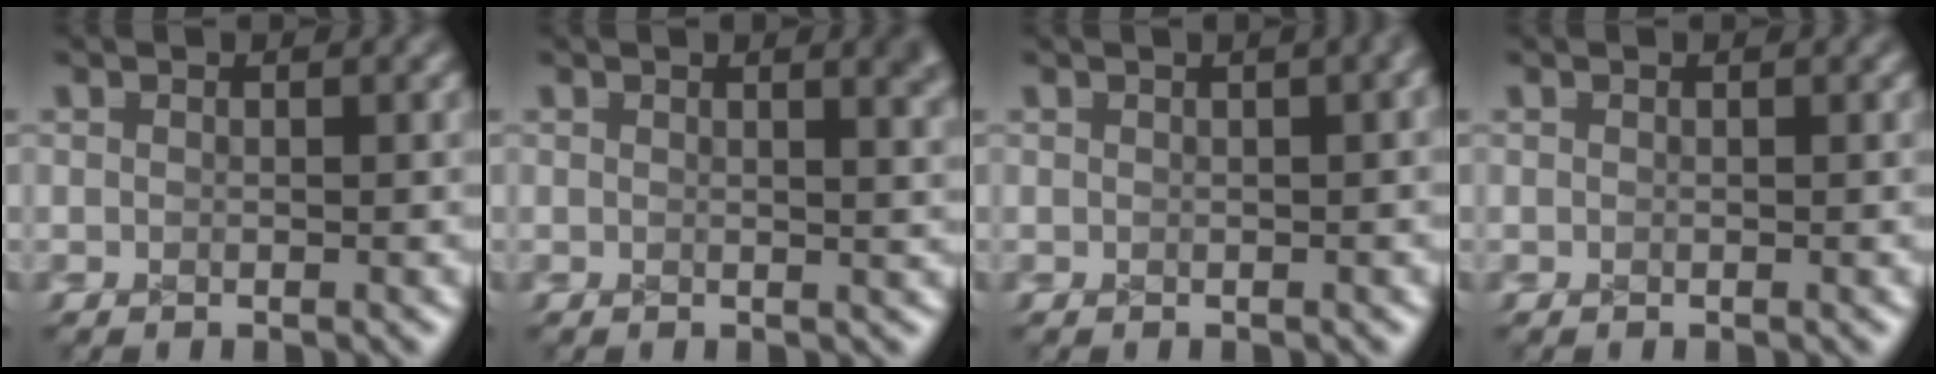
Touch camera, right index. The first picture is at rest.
{"total": 1.6, "force": [1.2, 0.0, 1.1], "torque": [-0.011, -0.002, 0.018]}
{"total": 1.2, "force": [0.5, 0.4, 1.0], "torque": [-0.003, 0.010, 0.006]}
{"total": 0.0}